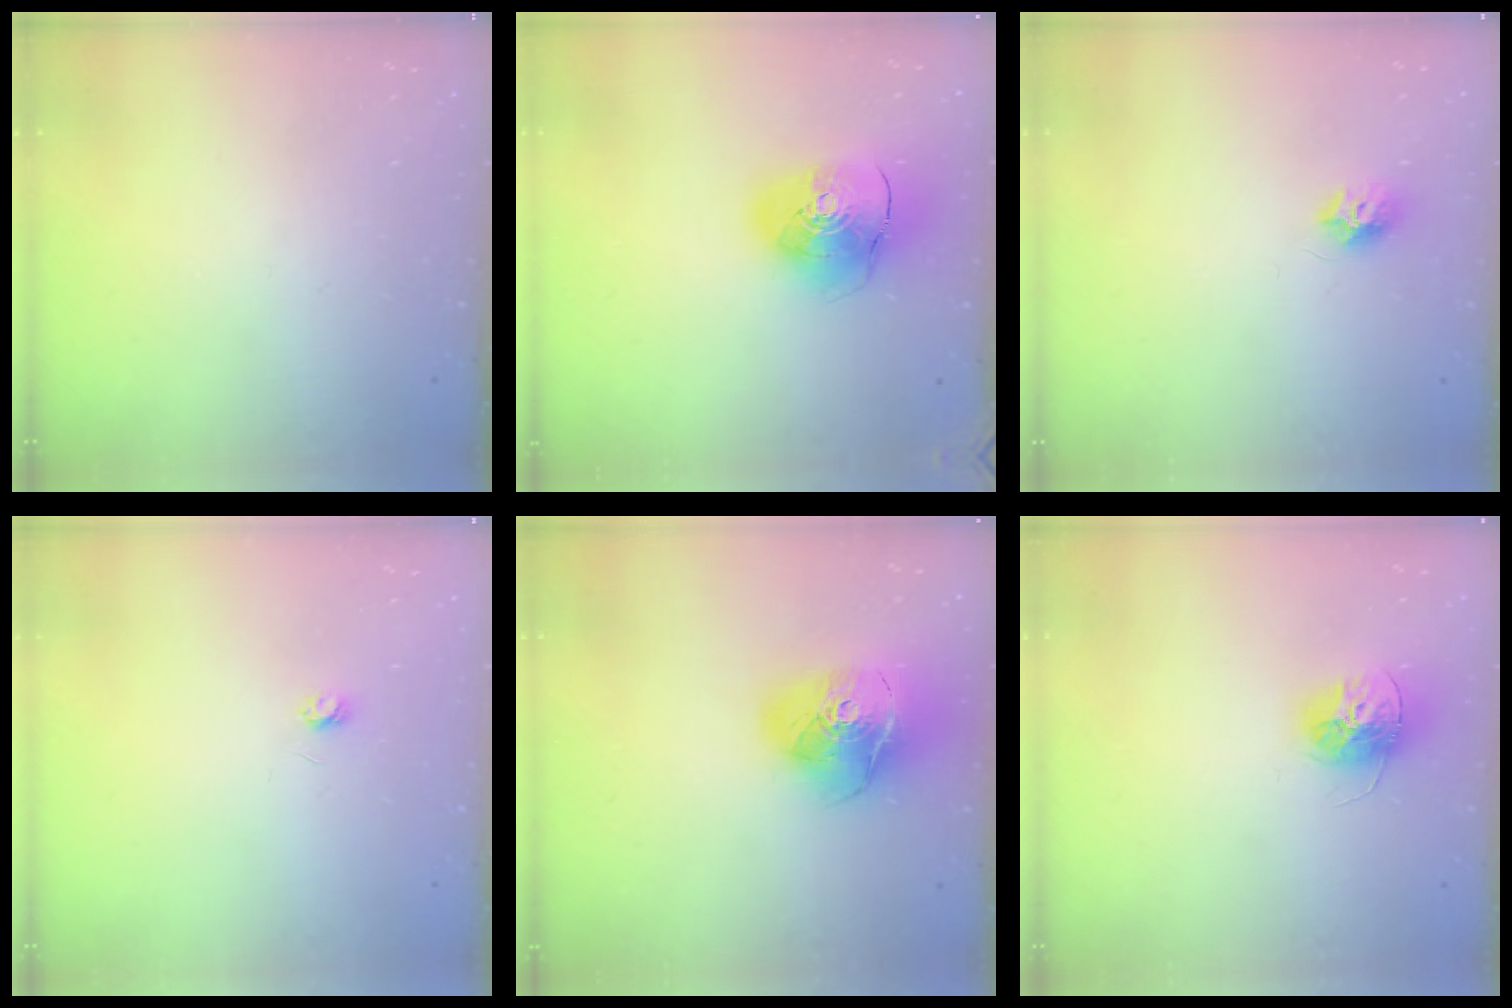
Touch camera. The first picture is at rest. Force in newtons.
{"total": 14.4, "press": 14.2, "slide": 2.1}
{"total": 7.6, "press": 7.6, "slide": 0.2}
{"total": 2.9, "press": 2.9, "slide": 0.3}
{"total": 18.9, "press": 18.8, "slide": 2.1}
{"total": 12.2, "press": 12.2, "slide": 0.4}